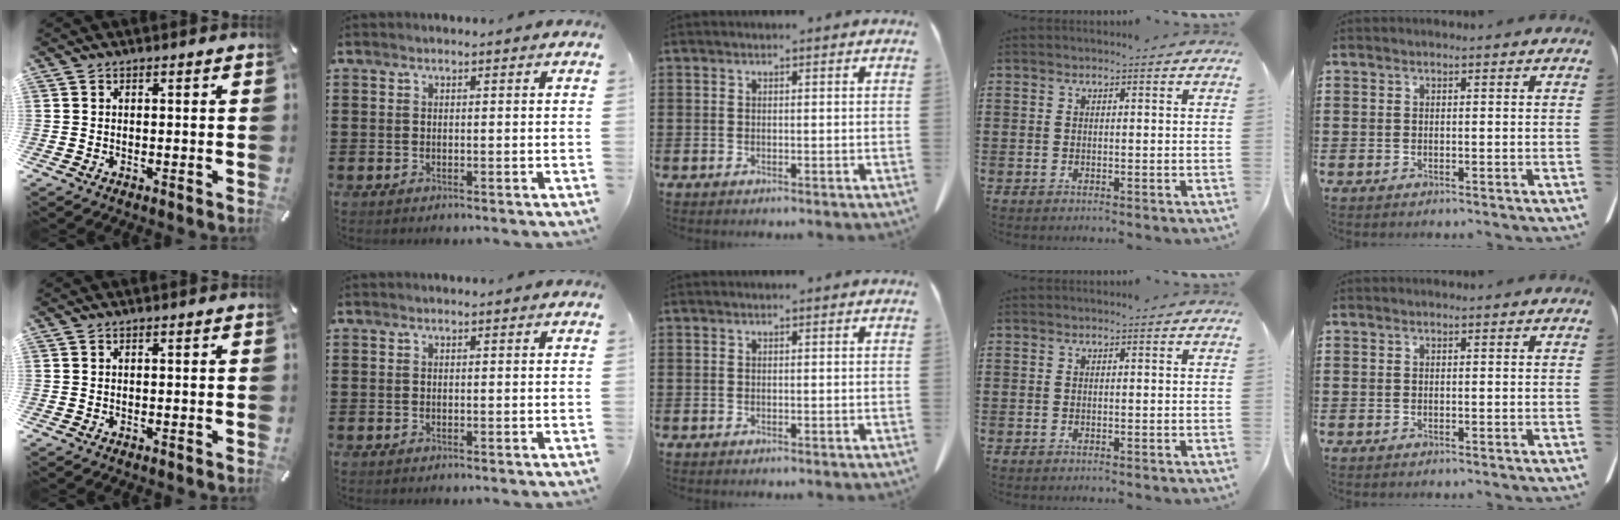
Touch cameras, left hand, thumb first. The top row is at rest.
{}